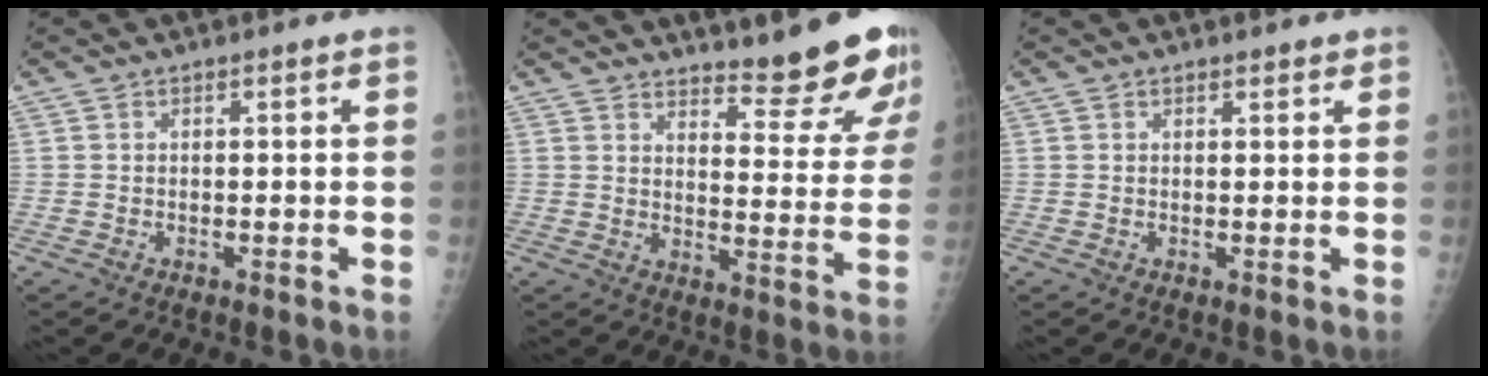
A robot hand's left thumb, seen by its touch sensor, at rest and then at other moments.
{"total": 14.4, "force": [12.9, 2.3, 6.1], "torque": [-0.050, -0.127, 0.161]}
{"total": 0.9, "force": [0.8, 0.4, 0.2], "torque": [0.004, -0.006, 0.009]}